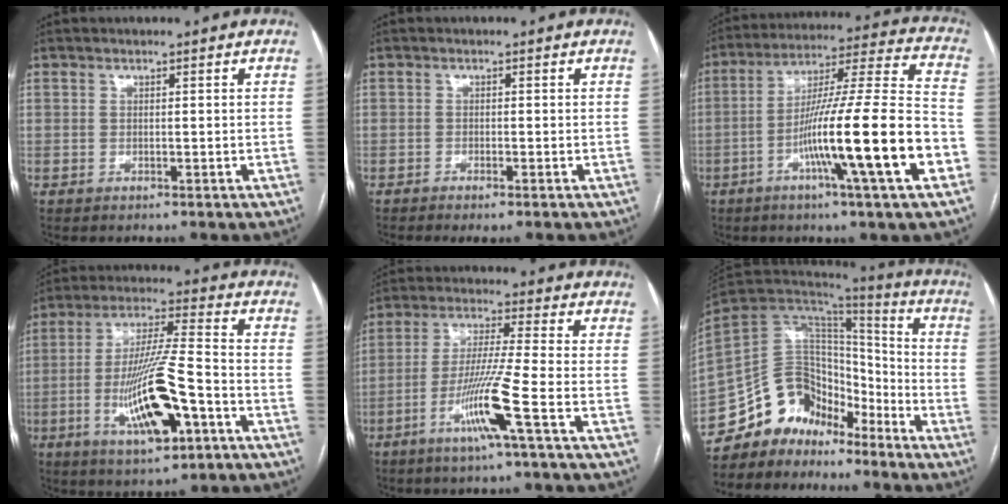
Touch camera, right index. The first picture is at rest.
{"total": 2.1, "force": [-1.6, 0.3, 1.4], "torque": [-0.019, -0.004, -0.022]}
{"total": 20.6, "force": [-7.0, -0.4, 19.4], "torque": [-0.306, -0.009, -0.121]}
{"total": 15.1, "force": [-5.2, 2.4, 14.0], "torque": [-0.269, -0.008, -0.085]}
{"total": 10.1, "force": [-4.4, -1.7, 8.9], "torque": [-0.173, -0.015, -0.089]}
{"total": 12.8, "force": [-10.4, 7.1, 2.5], "torque": [-0.040, 0.080, -0.186]}